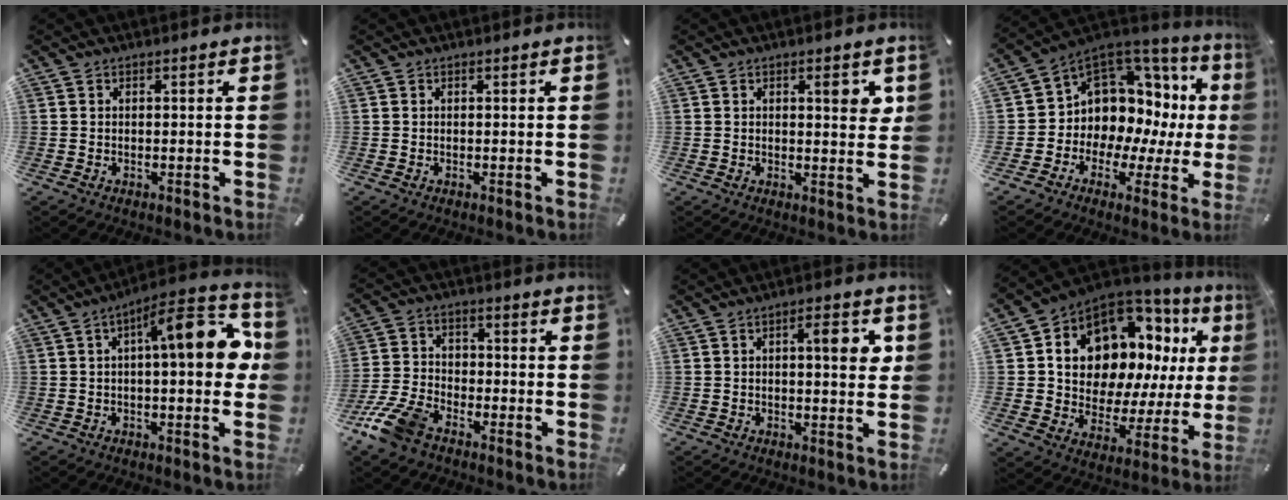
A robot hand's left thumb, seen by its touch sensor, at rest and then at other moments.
{"total": 0.0}
{"total": 5.0, "force": [2.0, 1.7, 4.2], "torque": [-0.055, -0.009, 0.027]}
{"total": 8.5, "force": [3.3, 7.1, 3.3], "torque": [-0.065, -0.065, 0.064]}
{"total": 16.0, "force": [2.7, 5.3, 14.8], "torque": [-0.199, -0.007, 0.035]}
{"total": 11.0, "force": [-7.3, 6.1, 5.5], "torque": [-0.128, 0.032, -0.141]}
{"total": 6.7, "force": [1.6, 2.1, 6.2], "torque": [-0.082, -0.008, 0.016]}
{"total": 12.8, "force": [6.8, 8.9, 6.2], "torque": [-0.107, -0.078, 0.123]}